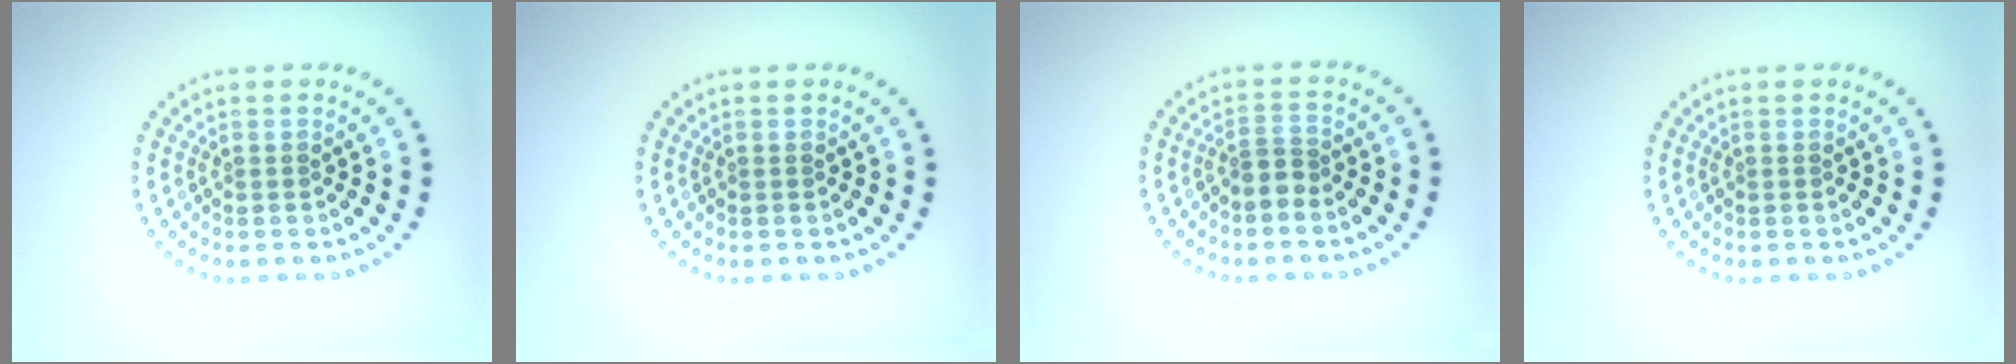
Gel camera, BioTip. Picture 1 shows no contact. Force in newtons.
{"total": 0.0}
{"total": 1.5, "press": 1.1, "slide": 1.0}
{"total": 0.0}